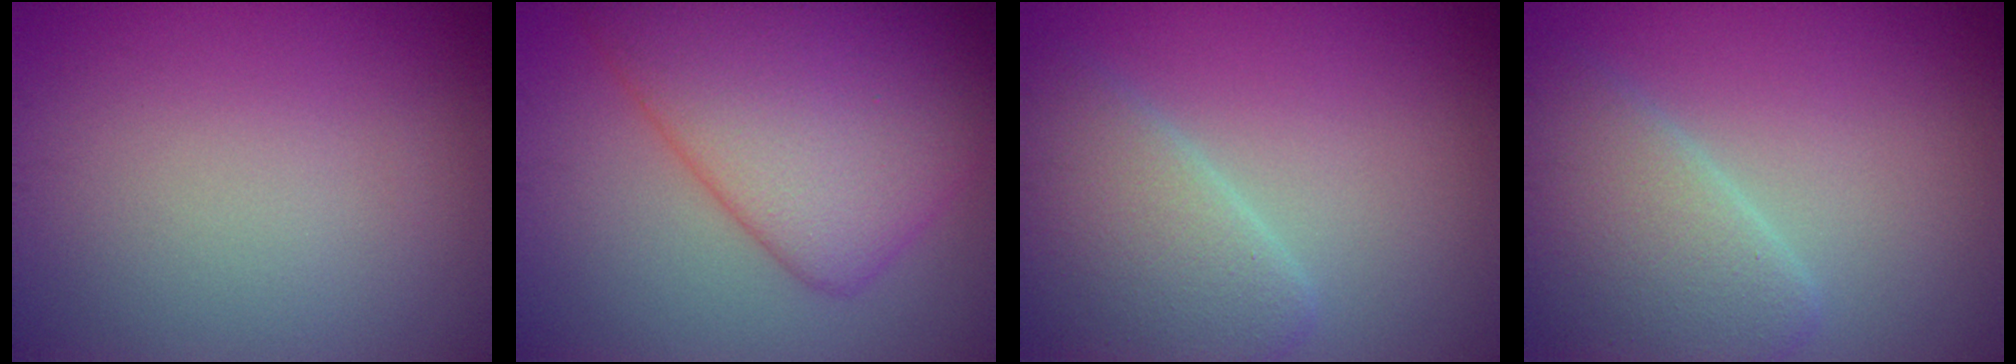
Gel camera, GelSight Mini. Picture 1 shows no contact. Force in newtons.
{"total": 10.0, "press": 10.0, "slide": 0.2}
{"total": 5.1, "press": 5.1, "slide": 0.6}
{"total": 5.1, "press": 5.1, "slide": 0.6}